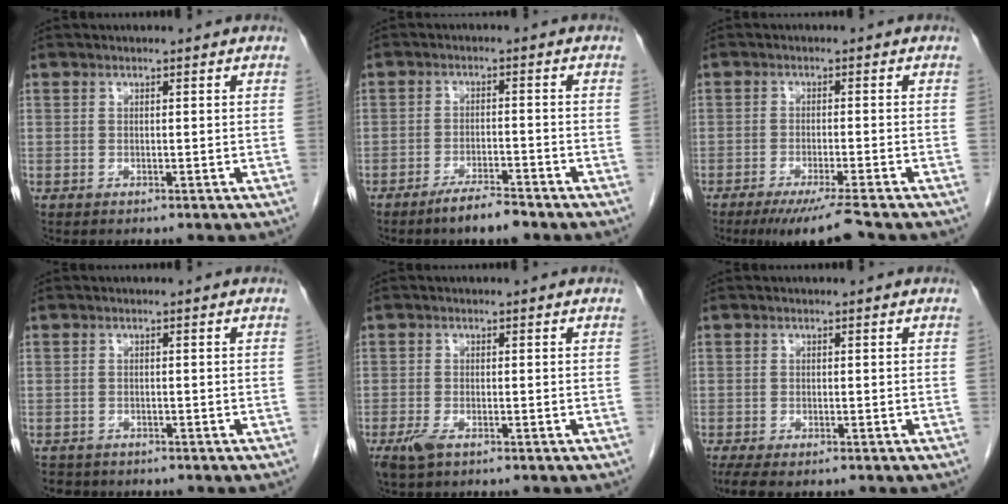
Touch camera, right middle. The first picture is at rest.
{"total": 4.7, "force": [-3.7, 0.5, 2.8], "torque": [-0.051, -0.005, -0.066]}
{"total": 6.2, "force": [-4.9, -0.7, 3.7], "torque": [-0.053, -0.018, -0.081]}
{"total": 2.9, "force": [-2.5, 1.4, 0.2], "torque": [-0.011, -0.001, -0.038]}
{"total": 2.6, "force": [-1.5, 0.9, 1.8], "torque": [-0.045, -0.004, -0.026]}
{"total": 4.5, "force": [-3.4, 1.4, 2.6], "torque": [-0.048, -0.016, -0.052]}